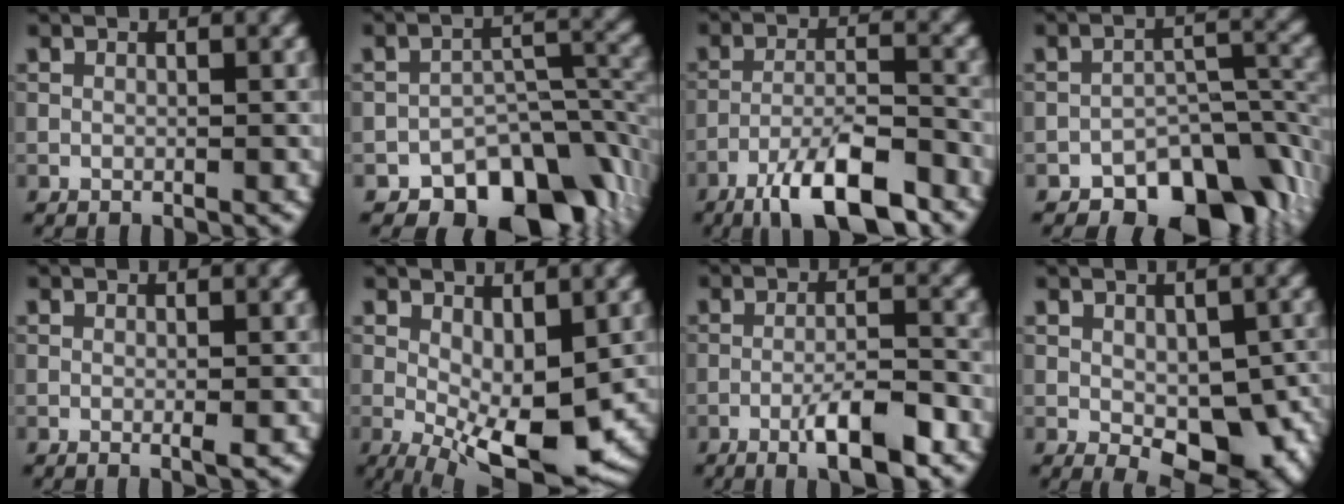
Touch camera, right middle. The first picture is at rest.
{"total": 10.4, "force": [-7.3, 5.6, 4.8], "torque": [-0.045, -0.007, -0.111]}
{"total": 8.3, "force": [-5.7, 2.0, 5.7], "torque": [-0.096, 0.003, -0.102]}
{"total": 8.8, "force": [-6.0, 4.7, 4.4], "torque": [-0.034, -0.006, -0.099]}
{"total": 1.0, "force": [-0.1, 0.1, 1.0], "torque": [-0.015, -0.003, -0.002]}
{"total": 8.3, "force": [-1.4, 3.2, 7.6], "torque": [-0.137, -0.011, -0.018]}
{"total": 5.2, "force": [-2.8, 0.9, 4.3], "torque": [-0.074, 0.005, -0.049]}
{"total": 8.6, "force": [-2.6, 4.7, 6.8], "torque": [-0.103, -0.026, -0.023]}